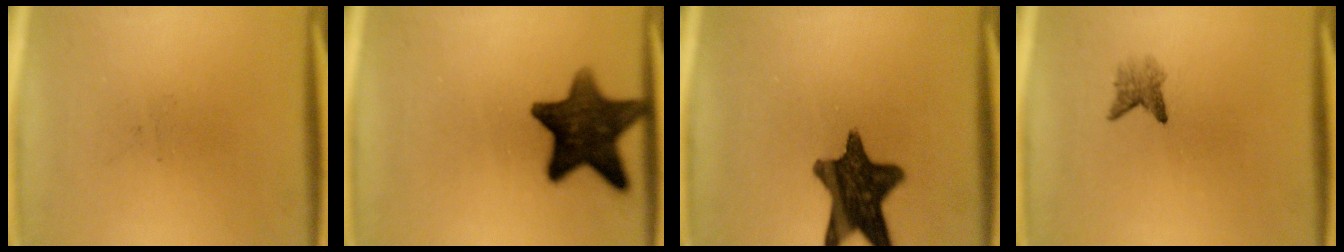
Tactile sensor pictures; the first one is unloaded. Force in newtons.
{"total": 13.4}
{"total": 13.7}
{"total": 2.0}